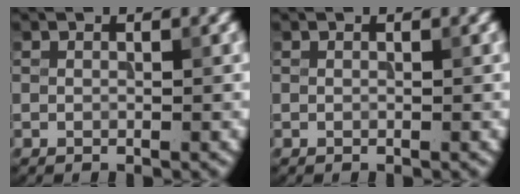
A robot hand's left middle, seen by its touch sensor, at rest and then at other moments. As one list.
[{"total": 0.0}]